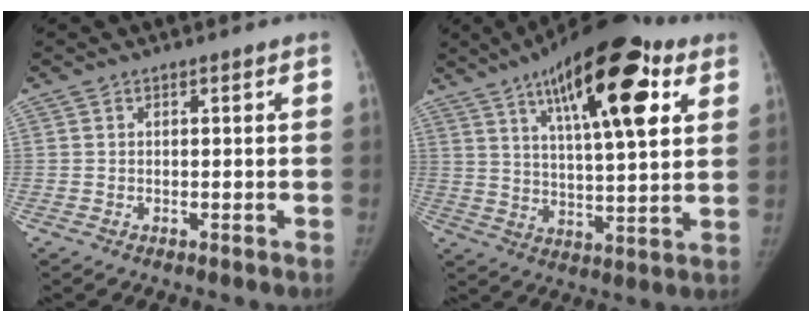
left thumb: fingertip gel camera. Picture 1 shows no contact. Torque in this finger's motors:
{"motor_torque": [0.63, 0.33, 1.74, -1.03, 0.16]}